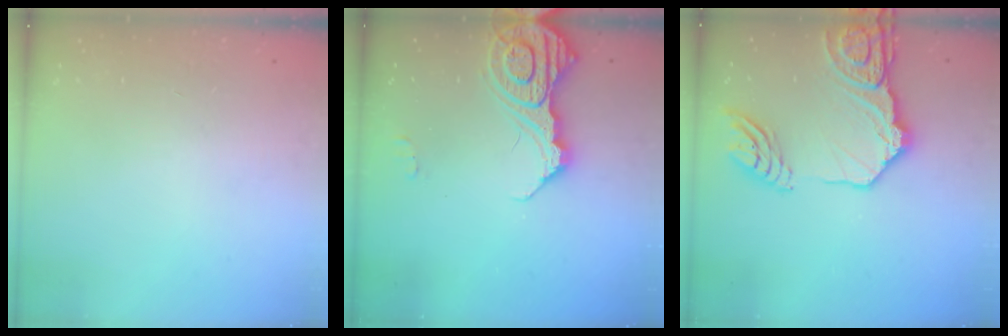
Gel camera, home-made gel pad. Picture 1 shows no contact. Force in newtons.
{"total": 16.1, "press": 16.0, "slide": 1.8}
{"total": 19.1, "press": 19.0, "slide": 2.4}